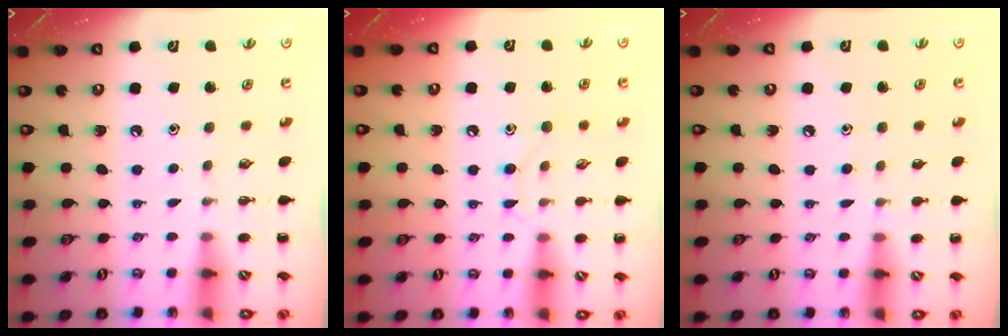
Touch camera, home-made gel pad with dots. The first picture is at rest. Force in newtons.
{"total": 6.9, "press": 6.7, "slide": 1.3}
{"total": 5.4, "press": 5.0, "slide": 2.0}